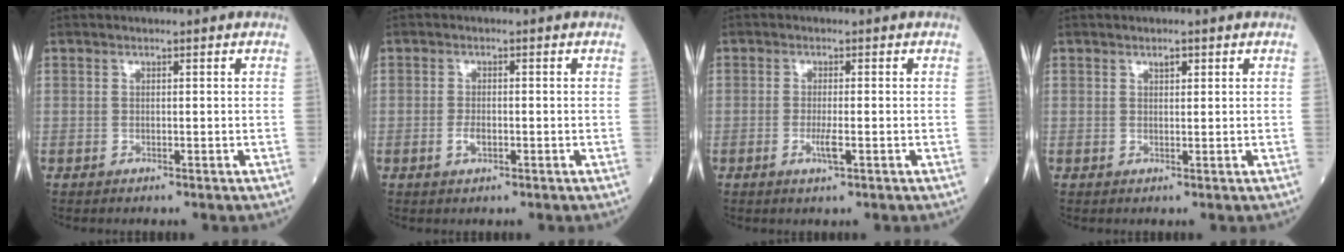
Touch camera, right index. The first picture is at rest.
{"total": 1.8, "force": [-0.6, 0.8, 1.5], "torque": [-0.031, 0.001, -0.010]}
{"total": 2.4, "force": [-0.8, 0.1, 2.2], "torque": [-0.046, -0.004, -0.016]}
{"total": 1.1, "force": [0.7, 0.4, 0.7], "torque": [-0.011, -0.001, 0.010]}